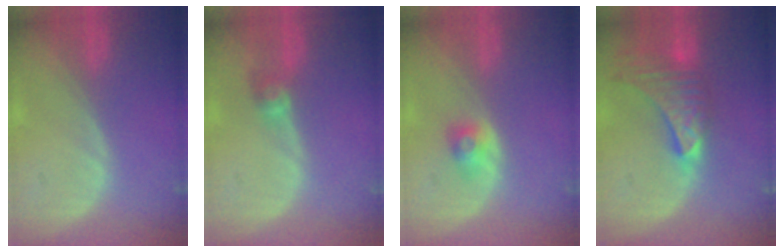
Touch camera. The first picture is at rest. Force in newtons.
{"total": 2.6, "press": 2.5, "slide": 0.6}
{"total": 2.6, "press": 2.3, "slide": 1.2}
{"total": 9.5, "press": 8.5, "slide": 4.3}